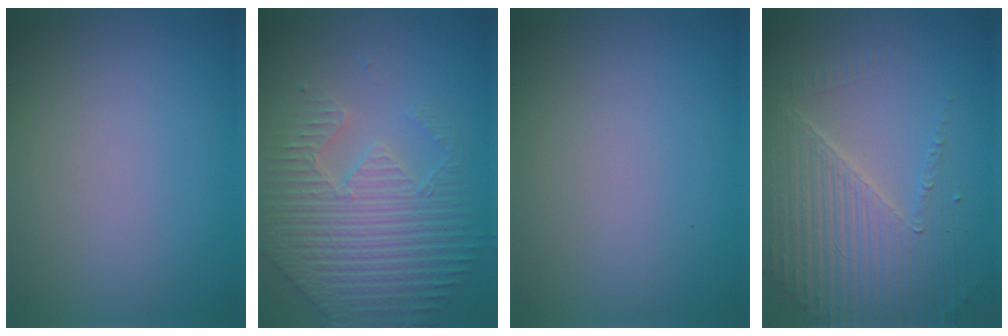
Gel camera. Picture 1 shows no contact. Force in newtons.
{"total": 5.9, "press": 5.0, "slide": 3.2}
{"total": 0.0}
{"total": 5.1, "press": 4.2, "slide": 2.9}